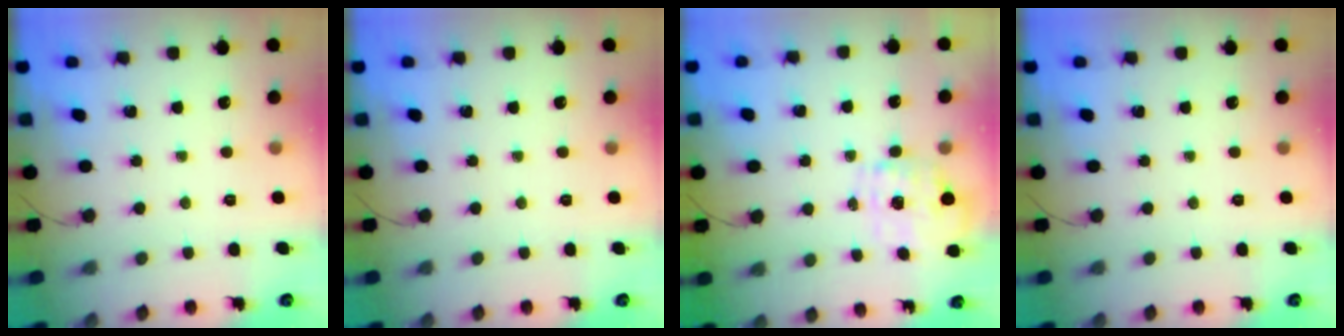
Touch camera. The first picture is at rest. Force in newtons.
{"total": 0.0}
{"total": 1.5, "press": 1.5, "slide": 0.5}
{"total": 0.0}